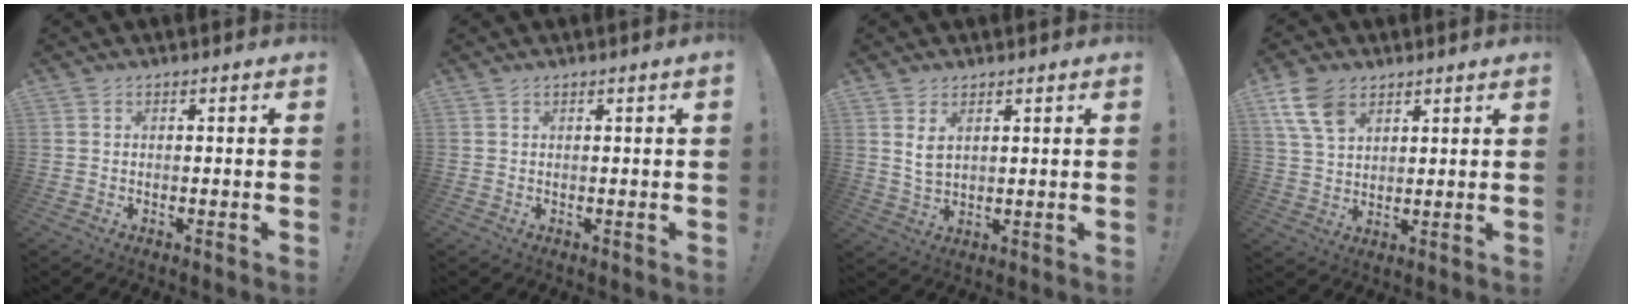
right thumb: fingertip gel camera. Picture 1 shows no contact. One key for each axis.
{"total": 1.0, "fx": 0.4, "fy": -0.4, "fz": 0.8, "tx": -0.013, "ty": -0.001, "tz": 0.004}
{"total": 4.6, "fx": 2.3, "fy": 2.4, "fz": 3.2, "tx": -0.058, "ty": -0.013, "tz": 0.041}
{"total": 10.5, "fx": 5.8, "fy": 6.6, "fz": 5.7, "tx": -0.110, "ty": -0.019, "tz": 0.115}